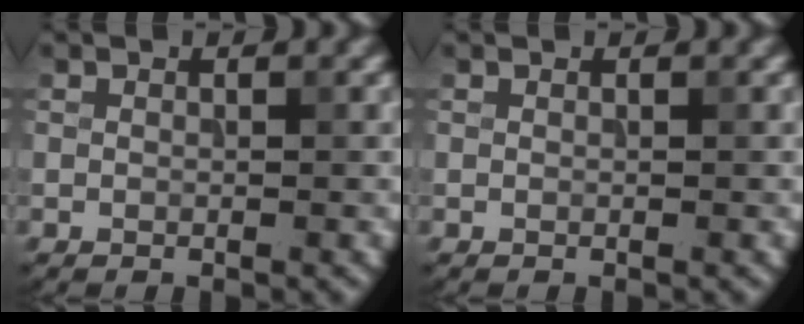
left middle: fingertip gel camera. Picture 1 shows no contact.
{"total": 0.0}